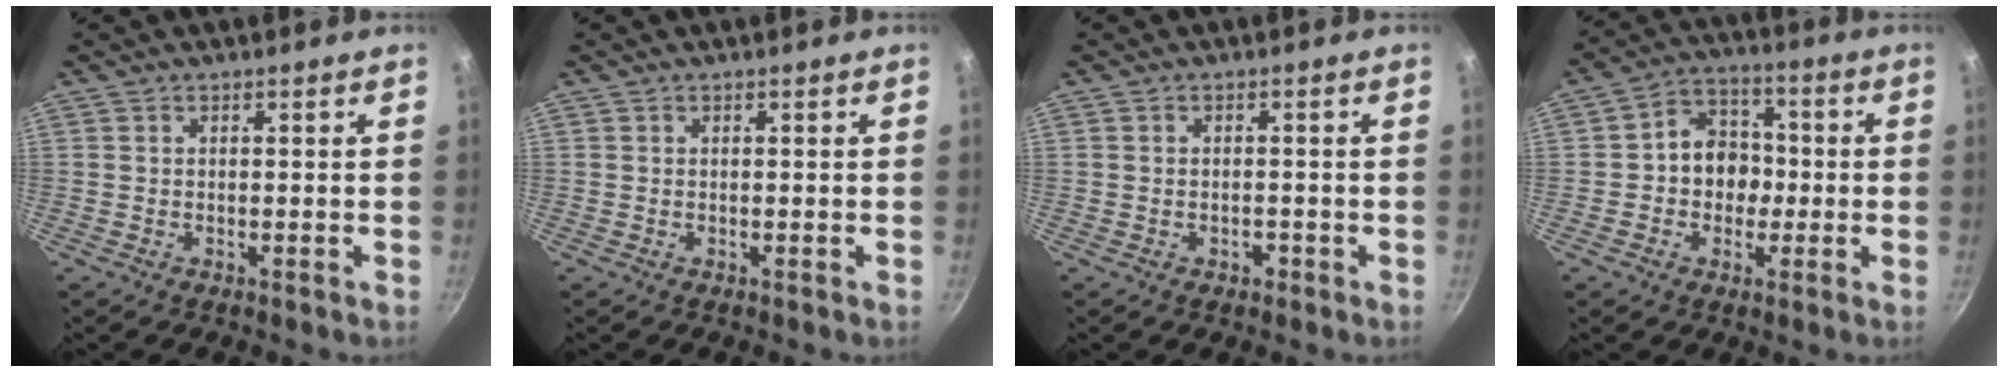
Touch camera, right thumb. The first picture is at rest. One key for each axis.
{"total": 0.0}
{"total": 1.5, "fx": -0.7, "fy": 1.0, "fz": 0.8, "tx": -0.009, "ty": 0.006, "tz": -0.008}
{"total": 9.1, "fx": -0.8, "fy": 7.7, "fz": 4.9, "tx": -0.025, "ty": 0.027, "tz": -0.025}